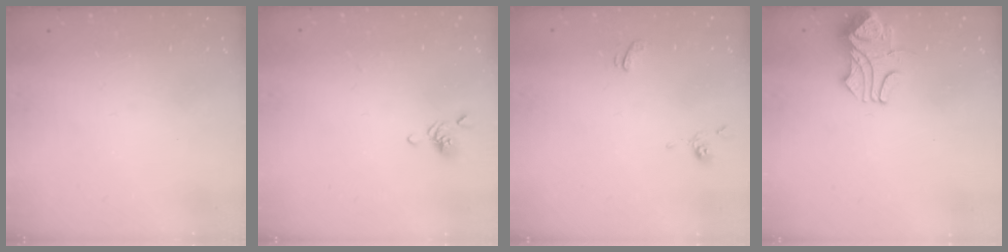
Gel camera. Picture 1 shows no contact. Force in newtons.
{"total": 2.6, "press": 2.5, "slide": 0.4}
{"total": 1.7, "press": 1.6, "slide": 0.3}
{"total": 3.8, "press": 3.7, "slide": 0.9}